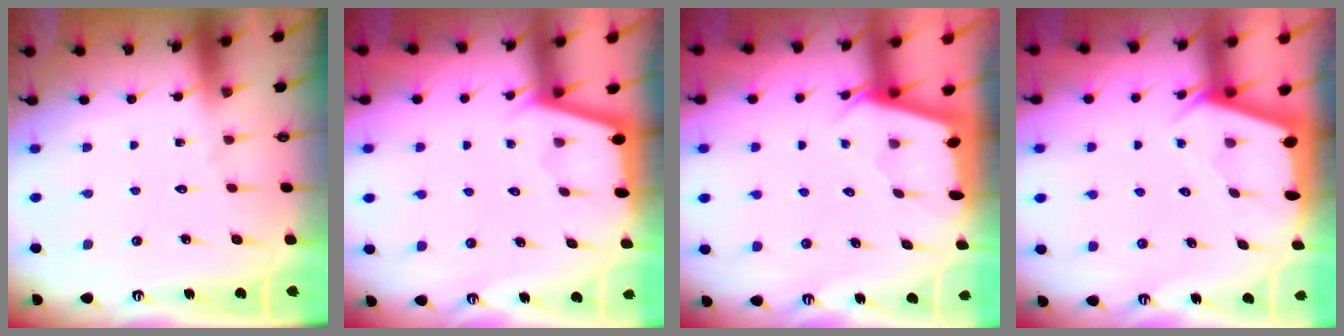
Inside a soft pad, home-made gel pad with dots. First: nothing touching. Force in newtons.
{"total": 2.0, "press": 2.0, "slide": 0.3}
{"total": 2.0, "press": 2.0, "slide": 0.3}
{"total": 2.4, "press": 2.4, "slide": 0.3}